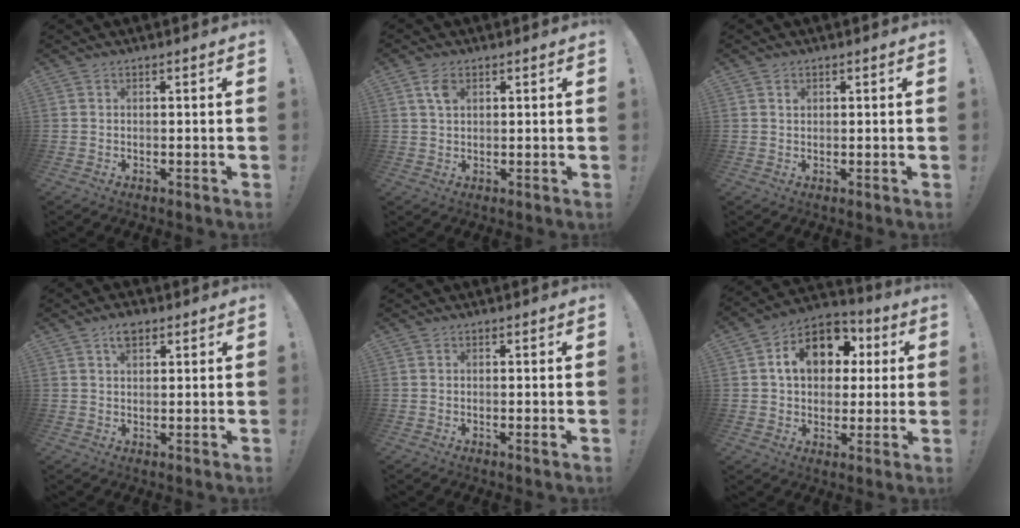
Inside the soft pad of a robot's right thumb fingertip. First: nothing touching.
{"total": 3.9, "force": [1.7, 2.1, 2.8], "torque": [-0.048, -0.001, 0.029]}
{"total": 0.7, "force": [0.4, 0.6, 0.0], "torque": [0.002, -0.001, 0.009]}
{"total": 4.0, "force": [2.2, 2.3, 2.4], "torque": [-0.045, 0.001, 0.040]}
{"total": 1.0, "force": [0.1, -0.1, 1.0], "torque": [-0.018, -0.001, 0.002]}
{"total": 15.0, "force": [4.5, 11.1, 9.0], "torque": [-0.137, -0.004, 0.085]}